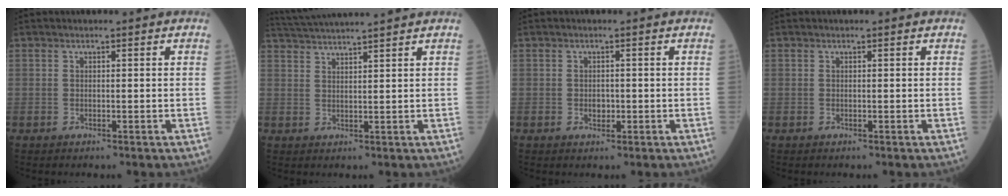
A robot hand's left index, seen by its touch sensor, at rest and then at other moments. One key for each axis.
{"total": 9.7, "fx": 9.0, "fy": -1.5, "fz": 3.5, "tx": -0.068, "ty": 0.027, "tz": 0.139}
{"total": 1.3, "fx": -0.2, "fy": 0.9, "fz": 0.9, "tx": -0.016, "ty": 0.001, "tz": -0.001}
{"total": 0.0}